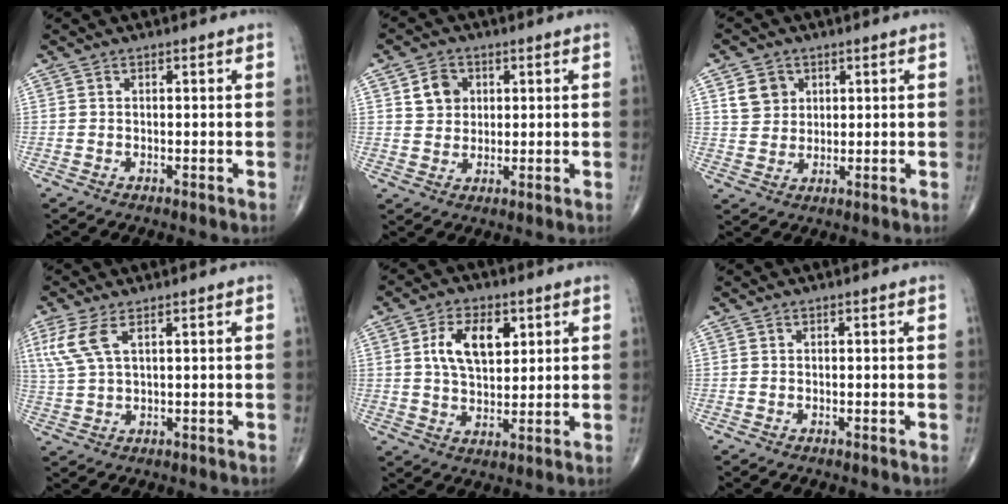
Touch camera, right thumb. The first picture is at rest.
{"total": 5.4, "force": [1.8, 4.5, 2.4], "torque": [-0.018, -0.006, 0.030]}
{"total": 5.6, "force": [2.3, 4.7, 2.0], "torque": [-0.015, -0.011, 0.043]}
{"total": 6.2, "force": [2.8, 2.3, 5.0], "torque": [-0.133, 0.002, 0.066]}
{"total": 9.9, "force": [3.1, 5.8, 7.5], "torque": [-0.113, -0.009, 0.057]}
{"total": 0.0}